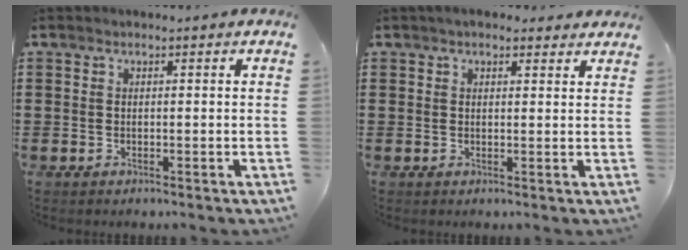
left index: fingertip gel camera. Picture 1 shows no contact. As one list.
[{"total": 2.5, "force": [2.1, 1.1, 0.9], "torque": [-0.023, 0.006, 0.038]}]